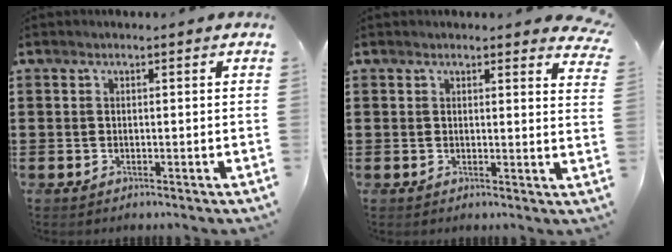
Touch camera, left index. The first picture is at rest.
{"total": 2.0, "force": [2.0, 0.3, 0.5], "torque": [0.000, -0.009, 0.034]}